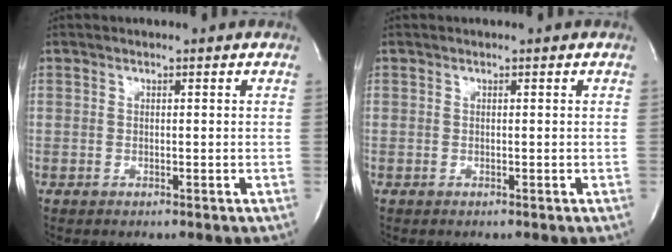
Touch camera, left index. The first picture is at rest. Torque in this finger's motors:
{"motor_torque": [0.00, 0.00, 0.00, 0.00]}